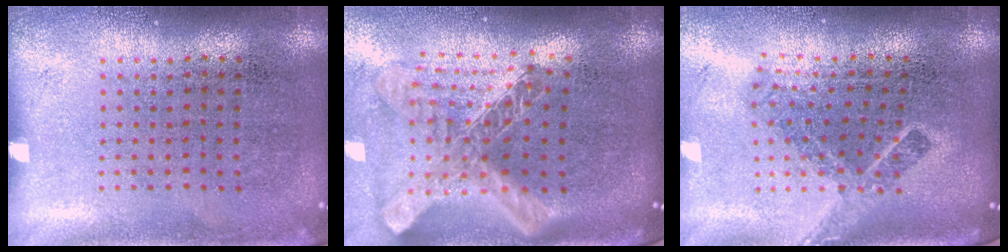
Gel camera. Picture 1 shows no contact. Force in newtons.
{"total": 2.8, "press": 1.9, "slide": 2.1}
{"total": 2.2, "press": 1.5, "slide": 1.6}